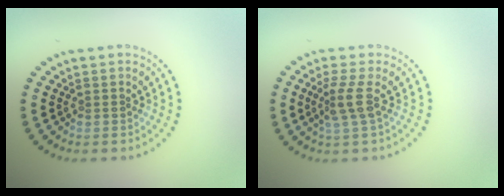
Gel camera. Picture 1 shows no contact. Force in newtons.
{"total": 2.3, "press": 1.6, "slide": 1.7}